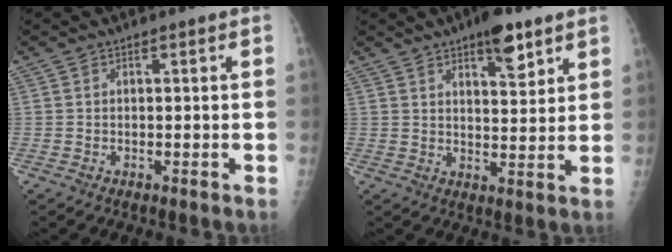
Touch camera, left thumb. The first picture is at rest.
{"total": 7.9, "force": [5.0, 2.9, 5.4], "torque": [-0.061, -0.028, 0.071]}